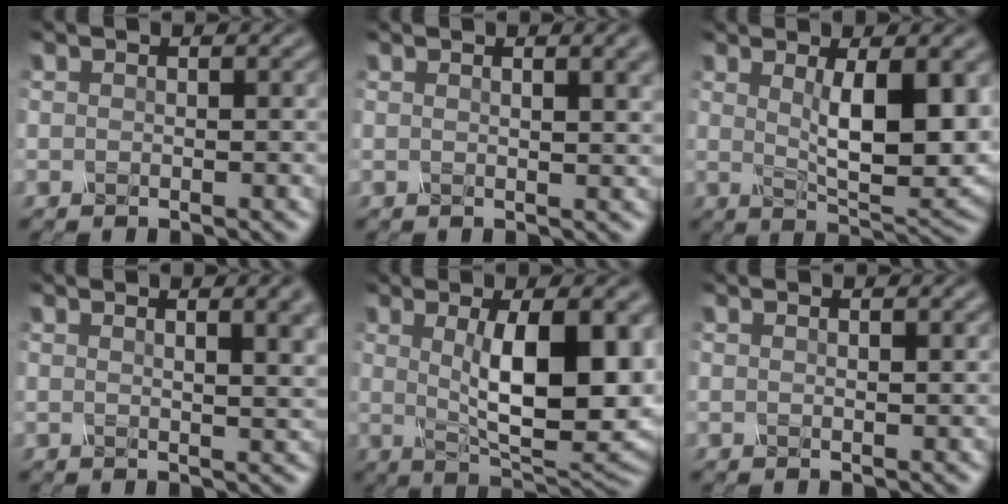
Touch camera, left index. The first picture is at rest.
{"total": 4.2, "force": [1.9, 1.6, 3.4], "torque": [-0.026, 0.011, 0.017]}
{"total": 8.5, "force": [1.5, 2.6, 7.9], "torque": [-0.122, -0.009, 0.034]}
{"total": 5.3, "force": [2.1, 2.0, 4.4], "torque": [-0.025, 0.015, 0.021]}
{"total": 11.2, "force": [1.3, 3.7, 10.5], "torque": [-0.151, -0.009, 0.029]}
{"total": 0.5, "force": [0.3, 0.1, 0.4], "torque": [-0.005, 0.000, 0.005]}